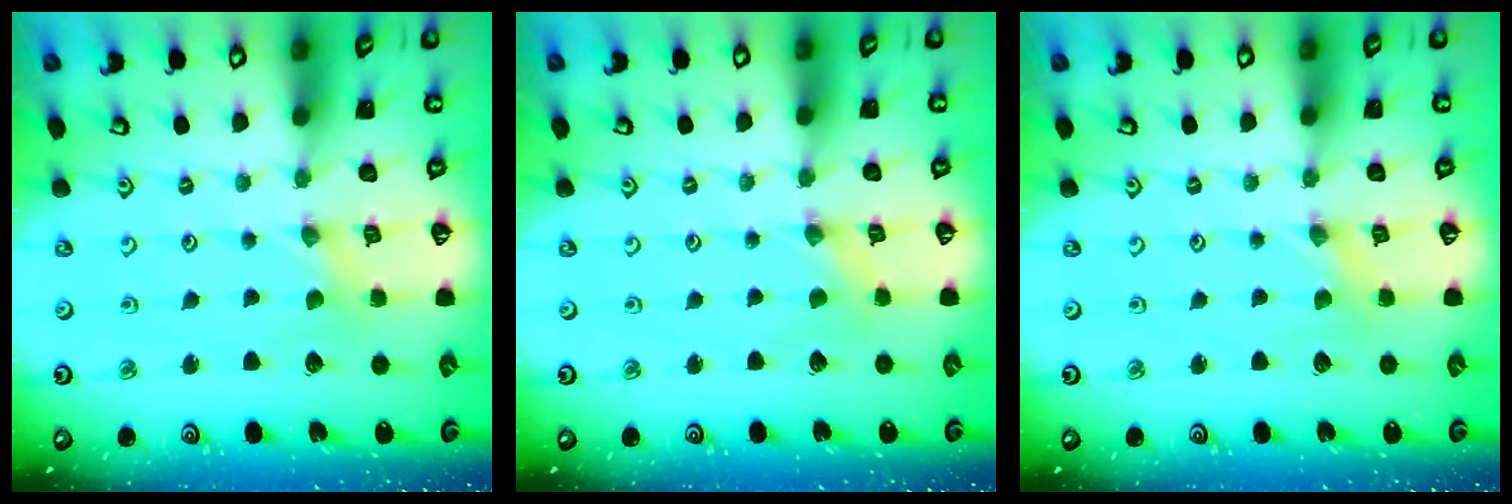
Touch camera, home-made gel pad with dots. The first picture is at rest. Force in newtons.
{"total": 0.0}
{"total": 0.0}